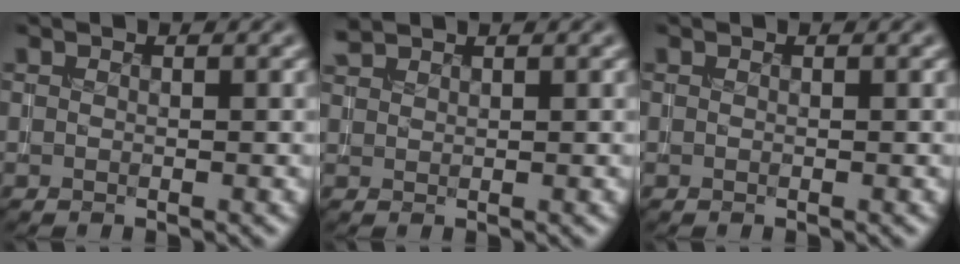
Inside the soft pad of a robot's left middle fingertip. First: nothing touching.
{"total": 1.3, "force": [1.3, 0.1, 0.2], "torque": [-0.006, 0.004, 0.030]}
{"total": 0.0}